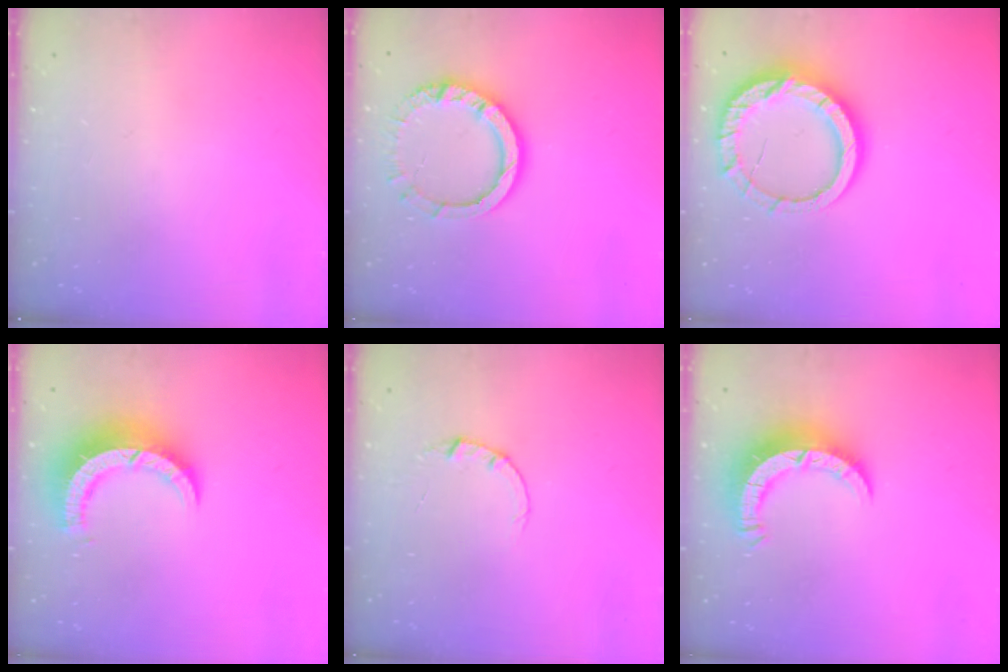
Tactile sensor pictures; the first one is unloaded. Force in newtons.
{"total": 11.6, "press": 11.6, "slide": 1.2}
{"total": 13.7, "press": 13.7, "slide": 1.3}
{"total": 10.3, "press": 10.2, "slide": 1.1}
{"total": 2.0, "press": 2.0, "slide": 0.2}
{"total": 8.6, "press": 8.5, "slide": 0.8}